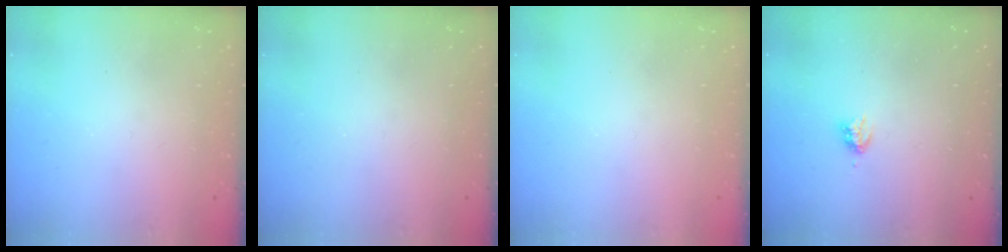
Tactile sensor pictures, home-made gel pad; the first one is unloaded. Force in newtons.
{"total": 0.0}
{"total": 0.0}
{"total": 2.9, "press": 2.9, "slide": 0.5}